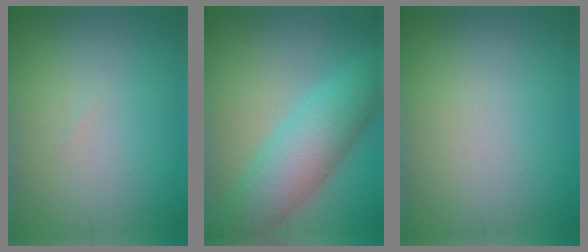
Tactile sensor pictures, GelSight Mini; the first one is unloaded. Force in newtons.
{"total": 6.5, "press": 6.5, "slide": 0.1}
{"total": 0.0}